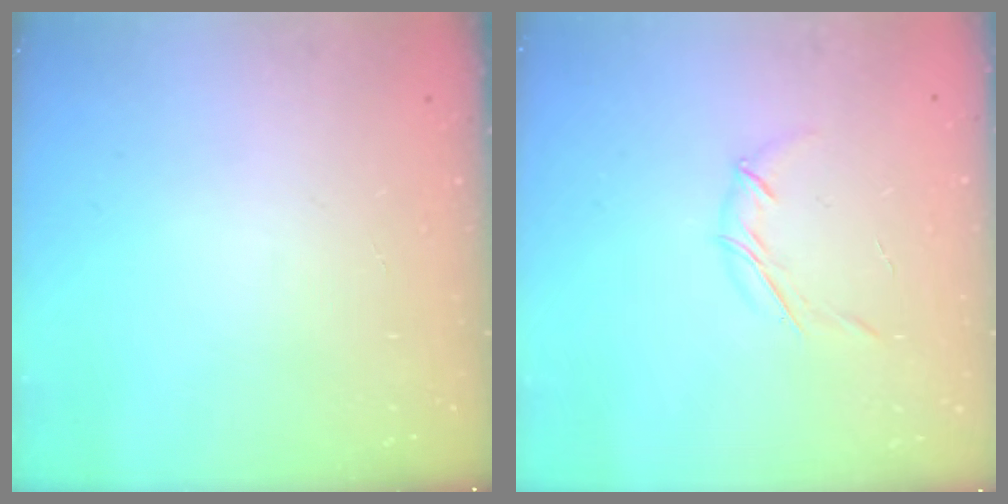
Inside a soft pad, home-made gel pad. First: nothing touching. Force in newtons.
{"total": 5.1, "press": 5.0, "slide": 1.1}